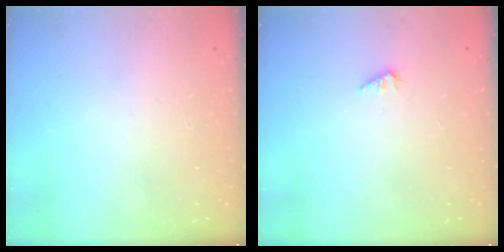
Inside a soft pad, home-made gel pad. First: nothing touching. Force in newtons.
{"total": 1.1, "press": 1.1, "slide": 0.1}